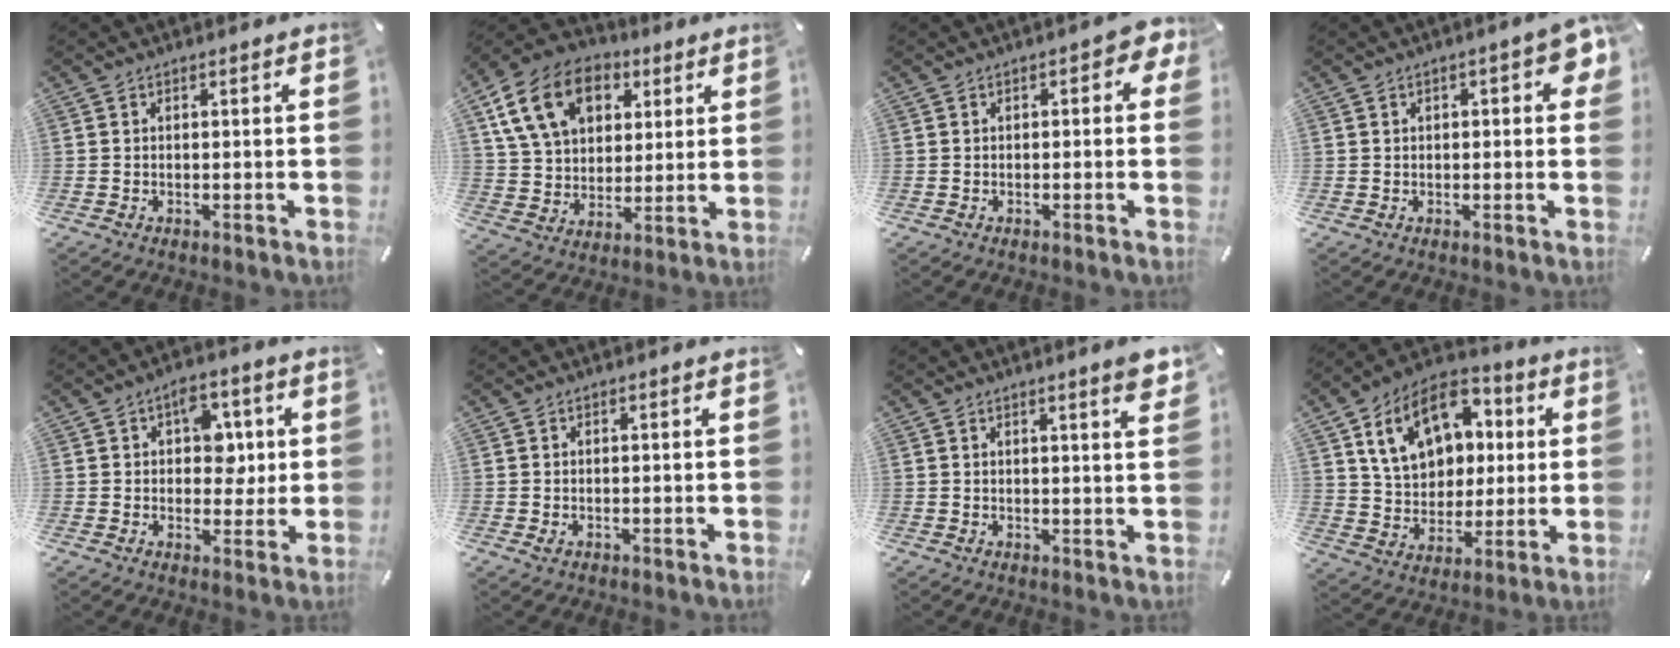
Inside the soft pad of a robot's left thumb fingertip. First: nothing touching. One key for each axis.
{"total": 16.3, "fx": 7.1, "fy": 12.1, "fz": 8.3, "tx": -0.170, "ty": -0.012, "tz": 0.134}
{"total": 2.7, "fx": -0.2, "fy": 1.5, "fz": 2.2, "tx": -0.034, "ty": 0.005, "tz": -0.006}
{"total": 4.7, "fx": 0.8, "fy": 2.4, "fz": 3.9, "tx": -0.050, "ty": 0.004, "tz": 0.009}
{"total": 8.4, "fx": 1.8, "fy": 6.1, "fz": 5.5, "tx": -0.062, "ty": -0.002, "tz": 0.025}
{"total": 0.6, "fx": -0.1, "fy": 0.3, "fz": 0.5, "tx": -0.008, "ty": 0.000, "tz": -0.001}
{"total": 3.8, "fx": 2.5, "fy": 0.3, "fz": 2.9, "tx": -0.044, "ty": -0.012, "tz": 0.039}
{"total": 16.9, "fx": 6.2, "fy": 13.0, "fz": 8.9, "tx": -0.166, "ty": -0.004, "tz": 0.122}